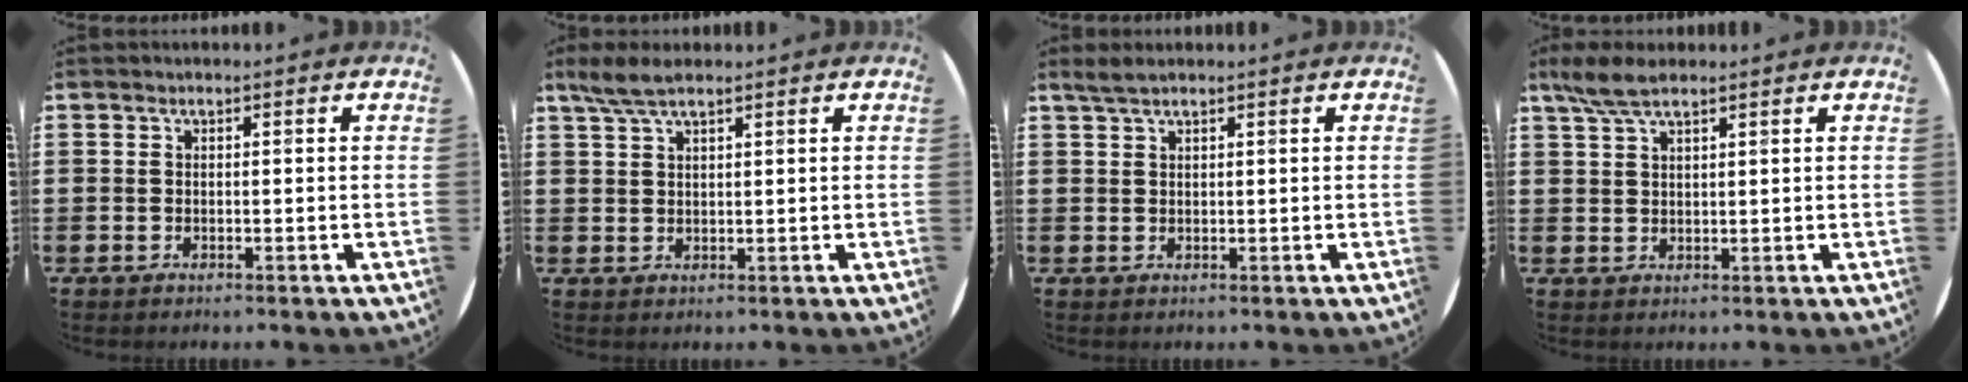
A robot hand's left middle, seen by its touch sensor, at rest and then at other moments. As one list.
[{"total": 3.7, "force": [2.7, 0.8, 2.4], "torque": [-0.052, 0.005, 0.049]}, {"total": 1.7, "force": [1.4, 0.2, 0.9], "torque": [-0.020, 0.003, 0.025]}, {"total": 4.6, "force": [3.4, 1.1, 2.8], "torque": [-0.063, 0.001, 0.062]}]